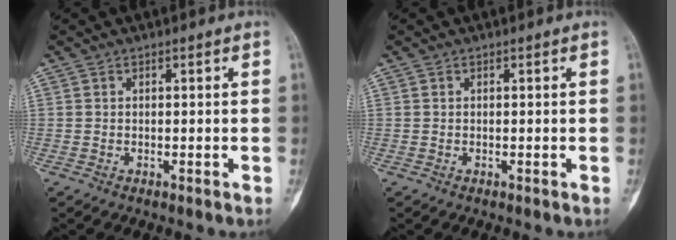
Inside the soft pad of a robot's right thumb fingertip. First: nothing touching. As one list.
[{"total": 0.0}]